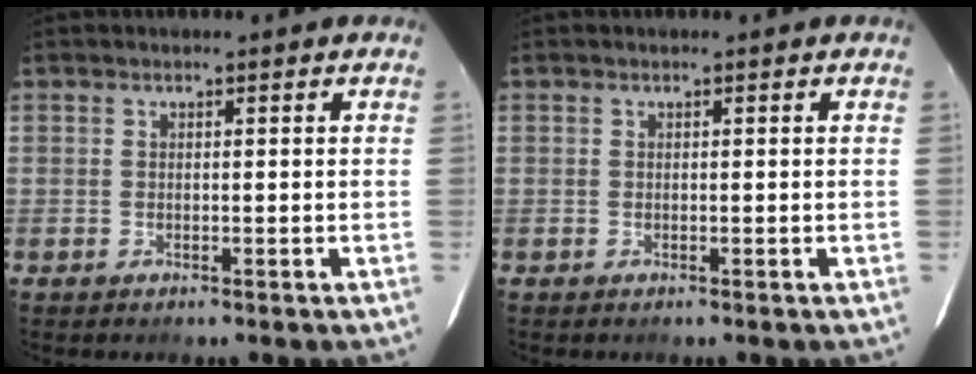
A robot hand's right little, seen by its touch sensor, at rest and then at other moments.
{"total": 0.0}